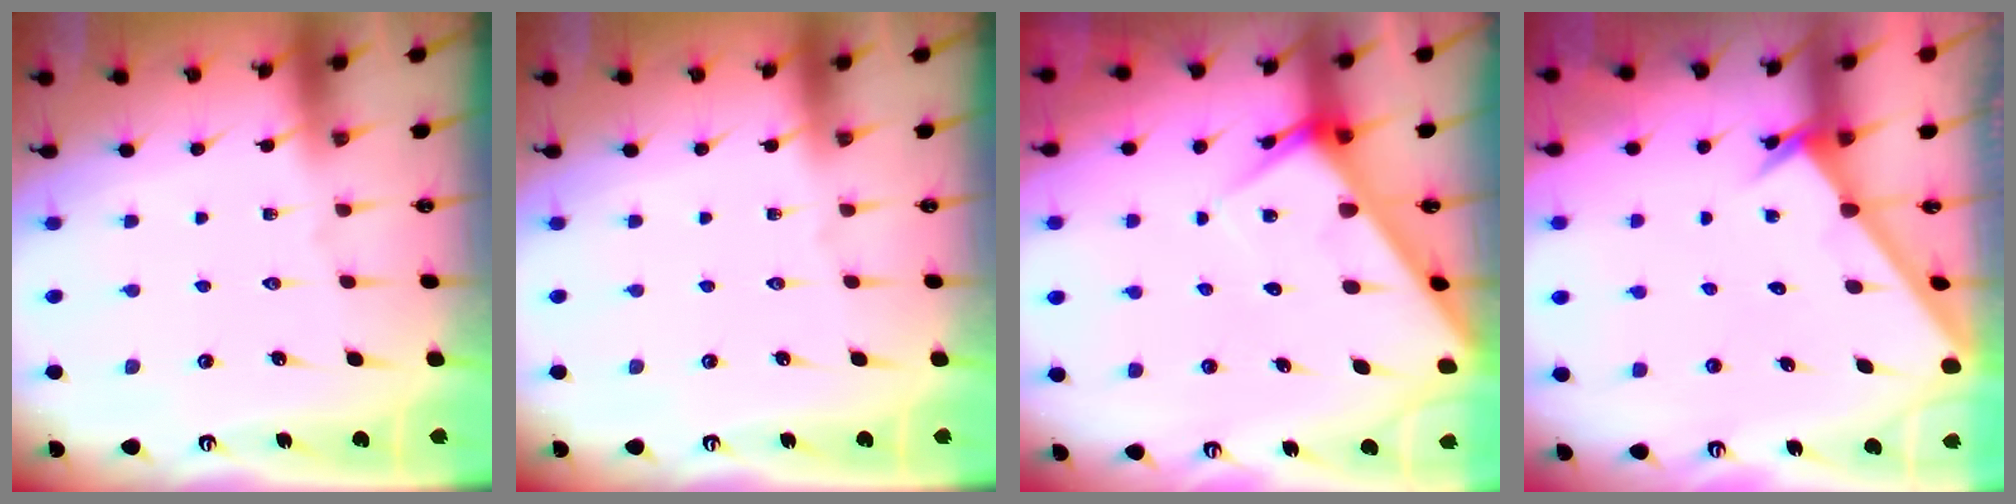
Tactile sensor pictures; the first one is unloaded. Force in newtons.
{"total": 0.0}
{"total": 6.1, "press": 6.1, "slide": 0.5}
{"total": 2.6, "press": 2.6, "slide": 0.1}